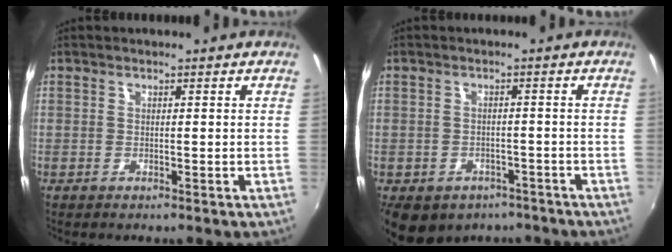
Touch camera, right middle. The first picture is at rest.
{"total": 11.8, "force": [-7.7, 7.5, 5.0], "torque": [-0.119, -0.018, -0.096]}